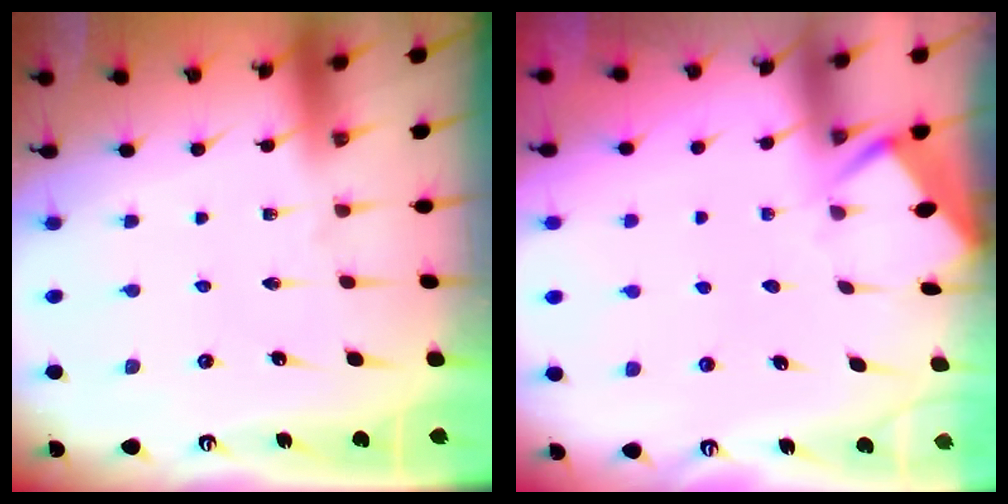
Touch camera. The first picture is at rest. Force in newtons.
{"total": 4.2, "press": 4.2, "slide": 0.2}